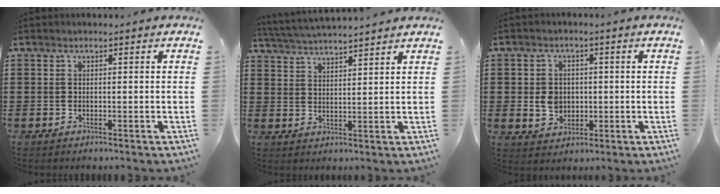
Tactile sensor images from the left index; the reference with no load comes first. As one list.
[{"total": 3.8, "force": [3.7, -0.5, 0.4], "torque": [-0.023, -0.019, 0.064]}, {"total": 4.3, "force": [-0.1, 3.7, 2.2], "torque": [-0.045, 0.007, -0.005]}]